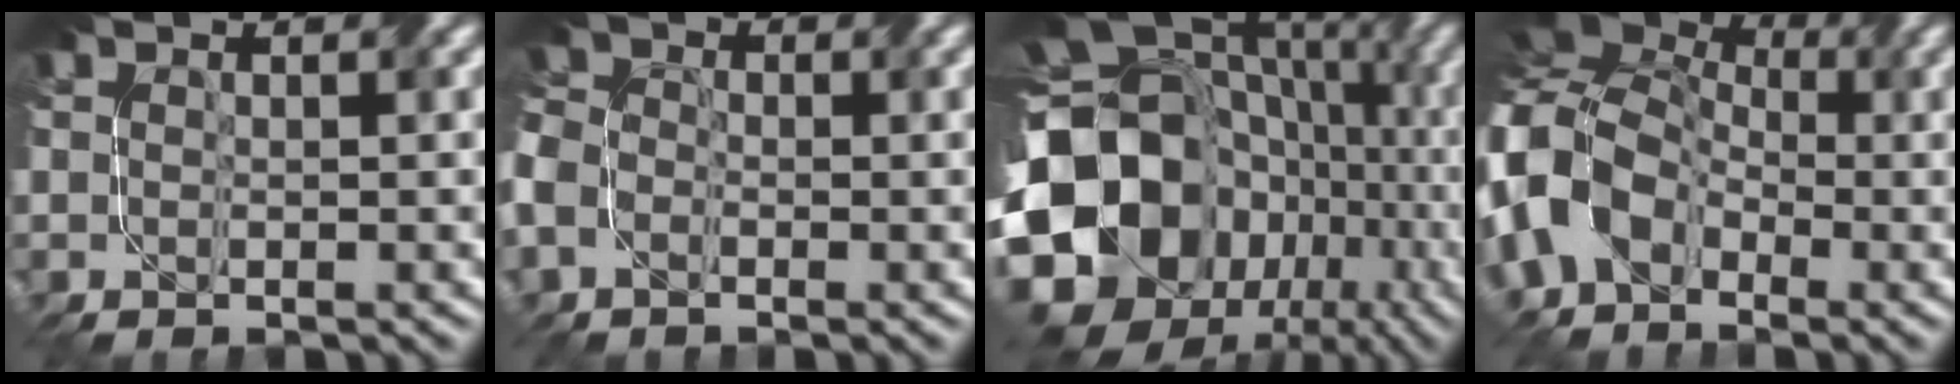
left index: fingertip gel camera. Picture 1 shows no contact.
{"total": 5.1, "force": [-1.9, 4.2, 2.3], "torque": [-0.053, 0.015, -0.046]}
{"total": 20.1, "force": [-4.5, 16.9, 9.9], "torque": [-0.190, -0.007, -0.091]}
{"total": 10.7, "force": [-2.2, 8.3, 6.4], "torque": [-0.143, 0.000, -0.046]}